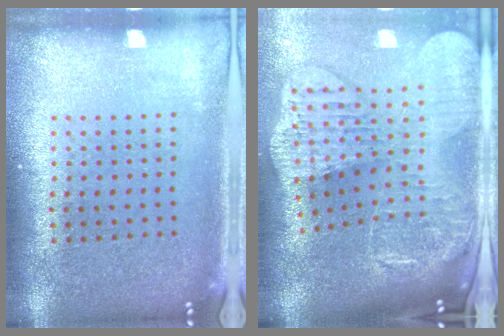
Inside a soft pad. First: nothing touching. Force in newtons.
{"total": 4.1, "press": 3.1, "slide": 2.6}